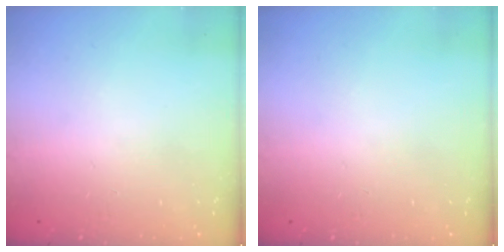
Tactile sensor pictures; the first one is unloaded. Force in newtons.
{"total": 0.0}